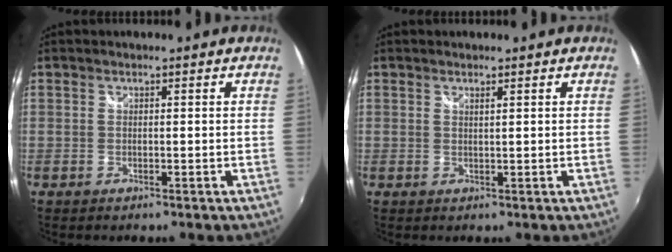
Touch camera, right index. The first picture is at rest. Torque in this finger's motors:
{"motor_torque": [-0.12, 0.32, -0.01, 0.00]}